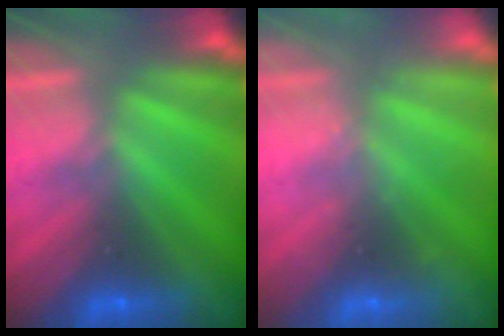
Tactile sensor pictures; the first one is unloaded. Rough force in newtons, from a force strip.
{"total": 2.2}